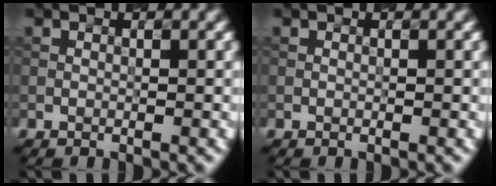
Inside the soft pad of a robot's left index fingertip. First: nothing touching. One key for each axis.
{"total": 0.0}